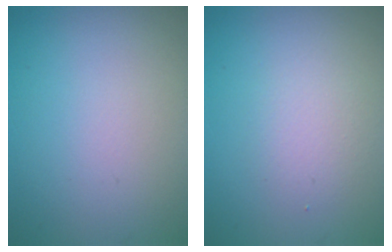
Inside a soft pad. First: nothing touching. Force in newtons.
{"total": 1.9, "press": 1.9, "slide": 0.2}